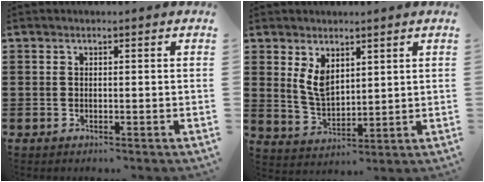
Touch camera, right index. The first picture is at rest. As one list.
[{"total": 5.4, "force": [2.6, 3.0, 3.6], "torque": [-0.080, 0.003, 0.049]}]